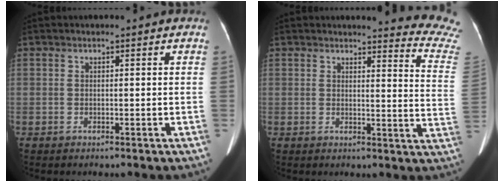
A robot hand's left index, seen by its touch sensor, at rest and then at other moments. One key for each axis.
{"total": 12.5, "fx": 12.4, "fy": -1.4, "fz": 1.1, "tx": 0.000, "ty": -0.140, "tz": 0.104}